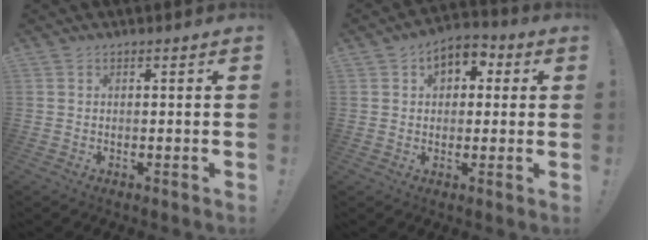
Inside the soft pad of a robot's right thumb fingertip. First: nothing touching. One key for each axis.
{"total": 6.9, "fx": 2.3, "fy": 5.2, "fz": 3.8, "tx": -0.046, "ty": -0.005, "tz": 0.042}